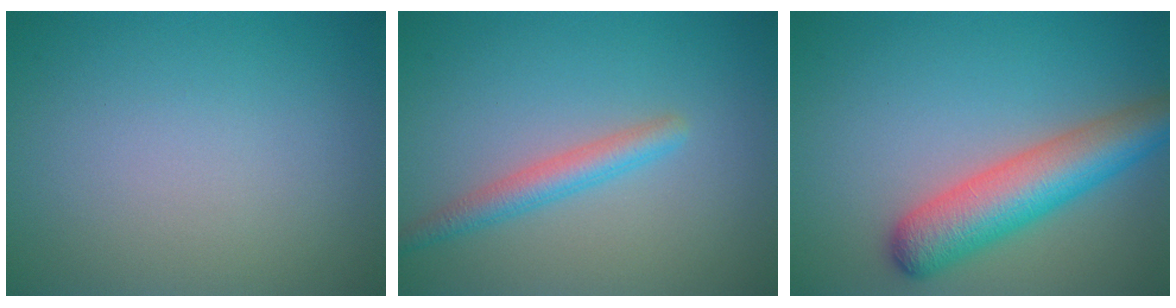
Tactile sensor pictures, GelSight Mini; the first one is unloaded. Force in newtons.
{"total": 2.5, "press": 2.5, "slide": 0.1}
{"total": 6.7, "press": 6.7, "slide": 0.2}